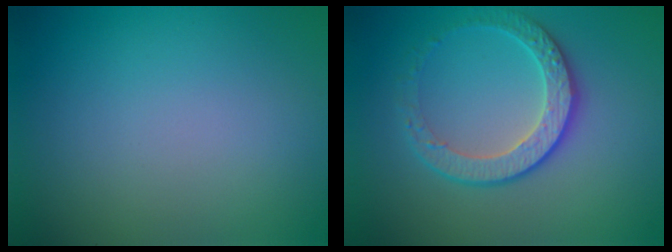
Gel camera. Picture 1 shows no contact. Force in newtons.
{"total": 3.8, "press": 3.4, "slide": 1.8}